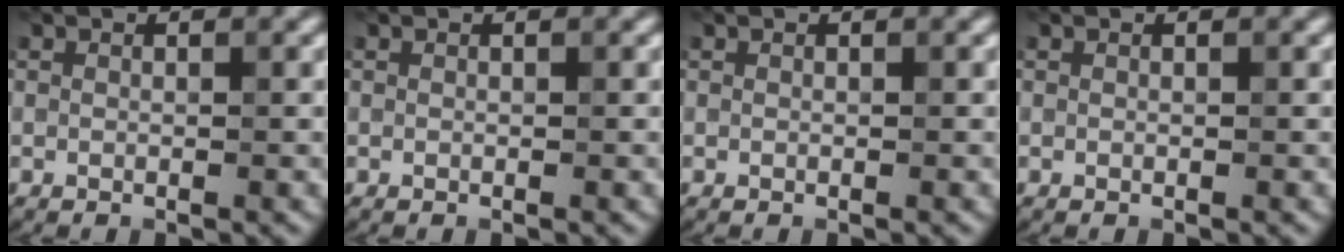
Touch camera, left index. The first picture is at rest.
{"total": 0.0}
{"total": 0.0}
{"total": 0.0}